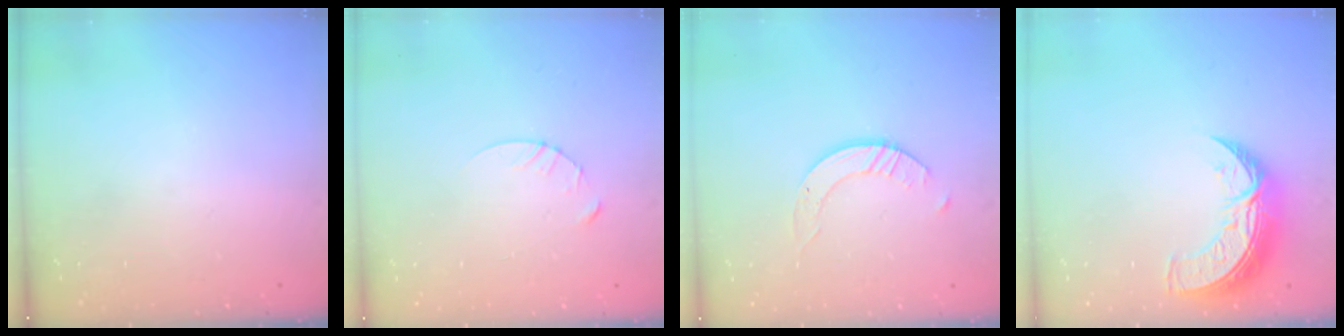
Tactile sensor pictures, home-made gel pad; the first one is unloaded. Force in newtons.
{"total": 3.8, "press": 3.8, "slide": 0.3}
{"total": 2.9, "press": 2.9, "slide": 0.3}
{"total": 11.0, "press": 10.9, "slide": 0.8}